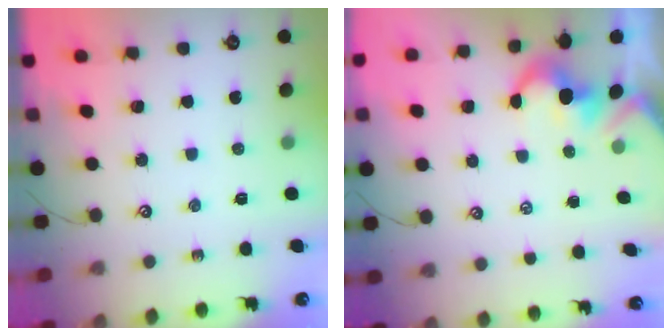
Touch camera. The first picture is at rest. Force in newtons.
{"total": 0.9, "press": 0.6, "slide": 0.7}